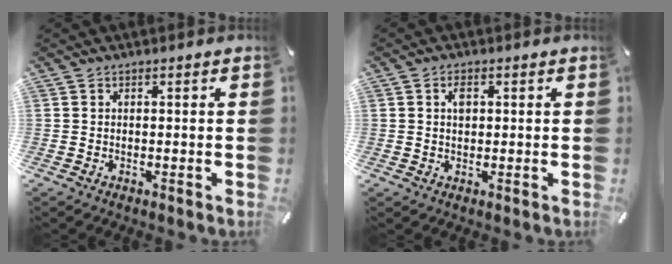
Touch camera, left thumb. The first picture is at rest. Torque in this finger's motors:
{"motor_torque": [0.13, -0.16, 0.02, 0.00, 0.01]}